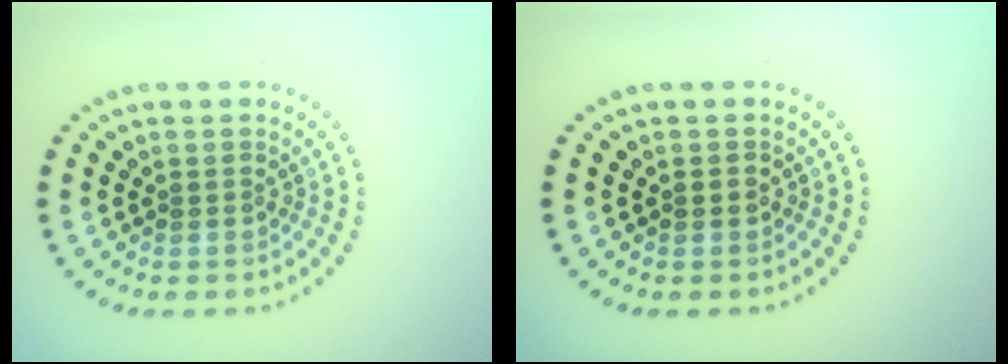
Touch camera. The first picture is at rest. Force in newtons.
{"total": 0.9, "press": 0.9, "slide": 0.1}